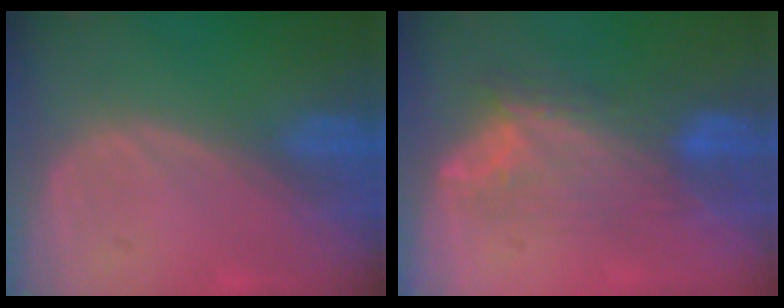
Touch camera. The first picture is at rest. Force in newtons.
{"total": 7.4, "press": 7.1, "slide": 1.9}